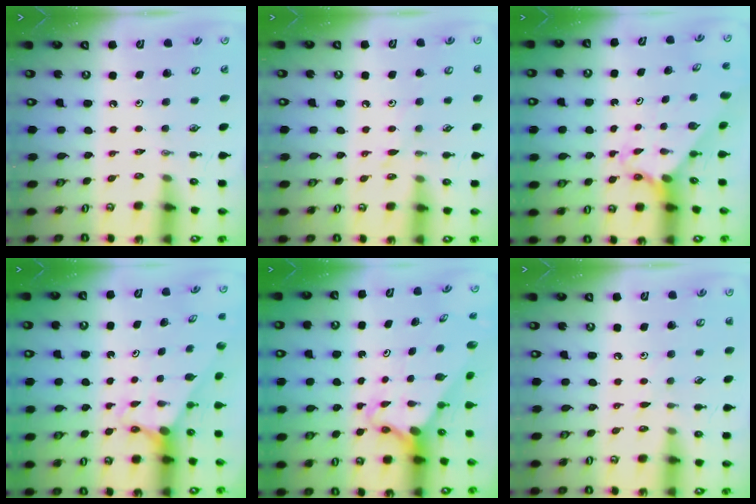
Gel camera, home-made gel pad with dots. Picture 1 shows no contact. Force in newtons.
{"total": 4.0, "press": 4.0, "slide": 0.6}
{"total": 2.4, "press": 2.4, "slide": 0.2}
{"total": 3.0, "press": 3.0, "slide": 0.0}
{"total": 3.5, "press": 3.5, "slide": 0.3}
{"total": 3.2, "press": 3.2, "slide": 0.4}